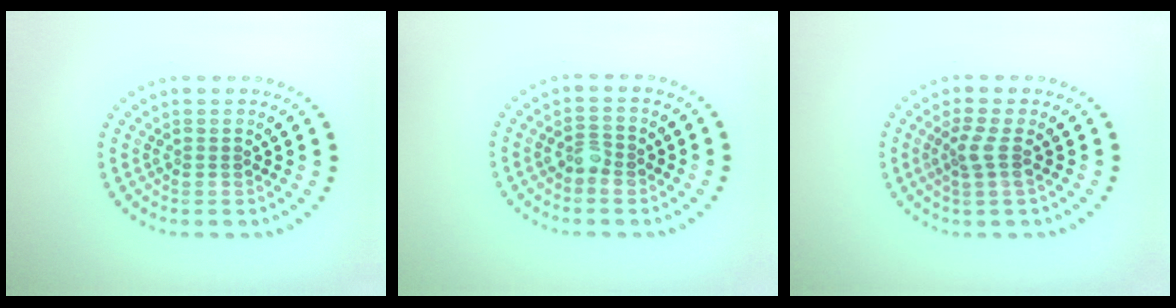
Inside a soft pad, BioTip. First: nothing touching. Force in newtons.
{"total": 1.6, "press": 1.5, "slide": 0.3}
{"total": 1.9, "press": 1.4, "slide": 1.3}